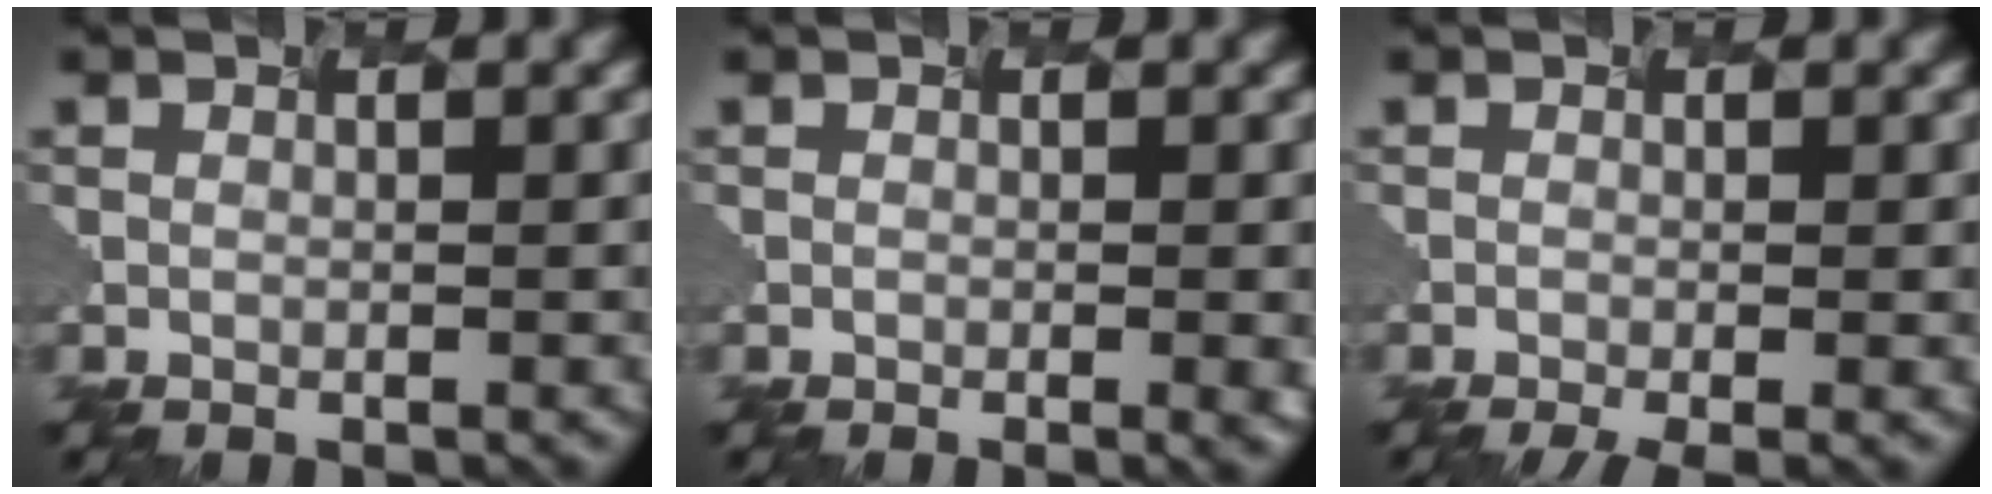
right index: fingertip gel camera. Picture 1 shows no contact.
{"total": 1.5, "force": [-0.4, 0.2, 1.4], "torque": [-0.010, 0.000, 0.002]}
{"total": 2.4, "force": [-1.4, 0.3, 2.0], "torque": [-0.023, -0.003, -0.012]}